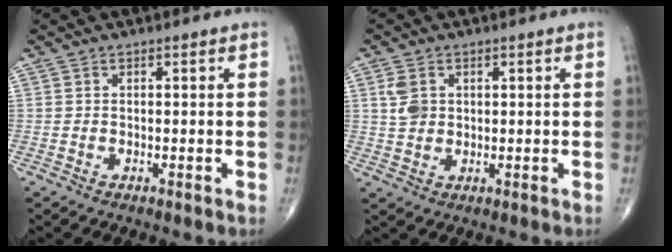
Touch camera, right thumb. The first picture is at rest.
{"total": 3.9, "force": [1.2, 3.0, 2.3], "torque": [-0.032, -0.001, 0.026]}